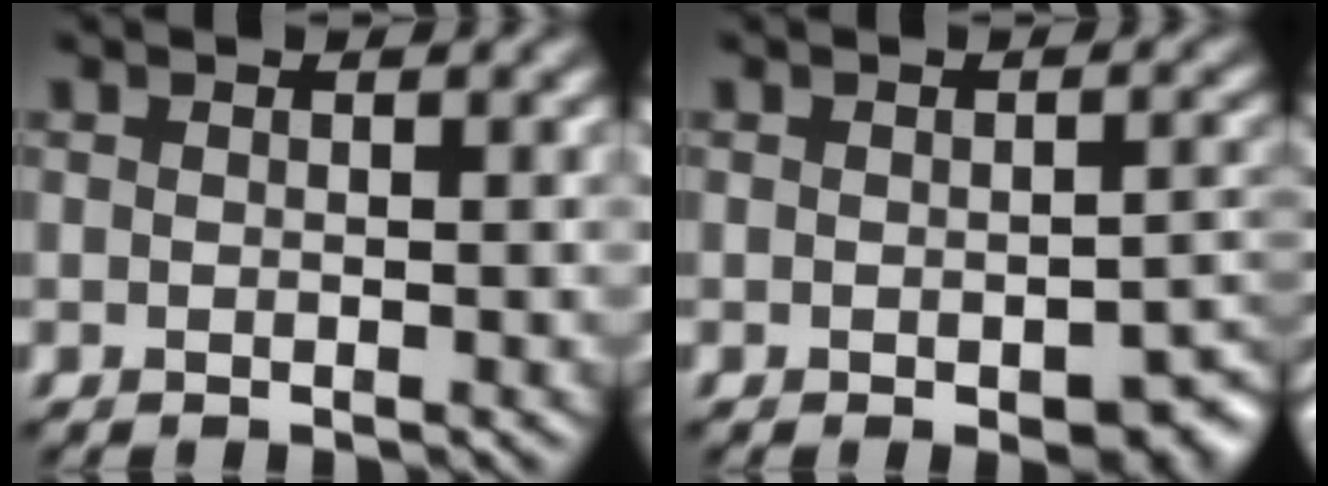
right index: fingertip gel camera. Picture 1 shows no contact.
{"total": 4.0, "force": [-1.5, 1.8, 3.3], "torque": [-0.042, -0.005, -0.014]}